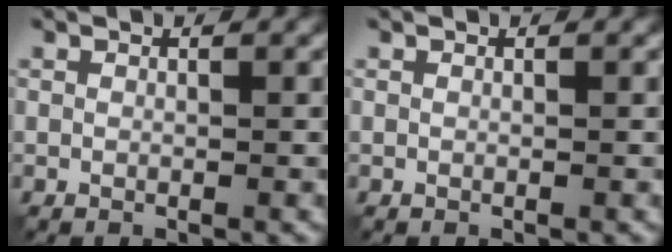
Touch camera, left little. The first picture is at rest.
{"total": 0.0}